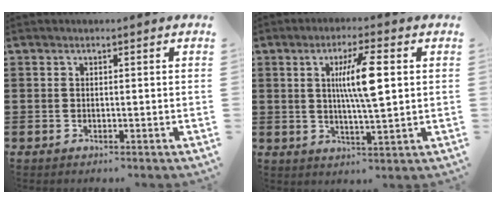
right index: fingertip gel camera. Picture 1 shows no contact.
{"total": 7.9, "force": [1.7, 0.9, 7.7], "torque": [-0.147, 0.003, 0.023]}